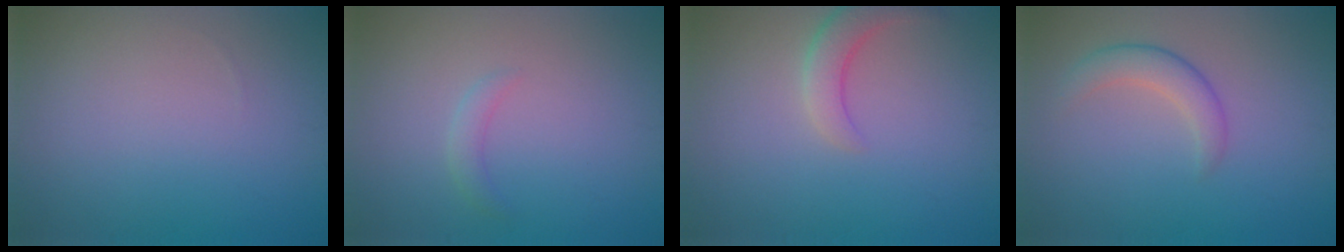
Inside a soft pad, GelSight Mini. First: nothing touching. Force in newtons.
{"total": 1.1, "press": 1.1, "slide": 0.1}
{"total": 2.9, "press": 2.8, "slide": 0.3}
{"total": 2.6, "press": 2.6, "slide": 0.1}